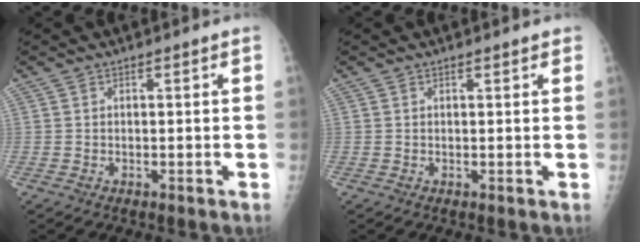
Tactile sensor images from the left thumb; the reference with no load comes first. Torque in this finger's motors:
{"motor_torque": [-0.38, -0.37, -0.26, -0.15, -0.03]}